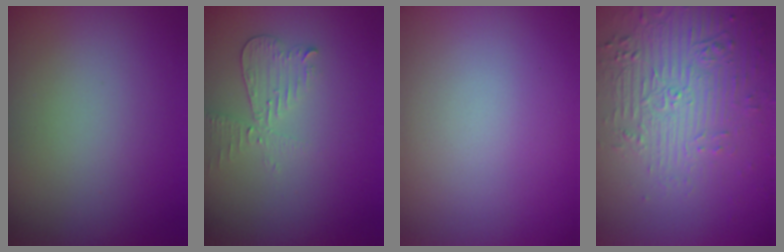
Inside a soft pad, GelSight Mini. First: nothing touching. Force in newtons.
{"total": 2.4, "press": 2.3, "slide": 0.5}
{"total": 0.0}
{"total": 5.9, "press": 3.6, "slide": 4.7}